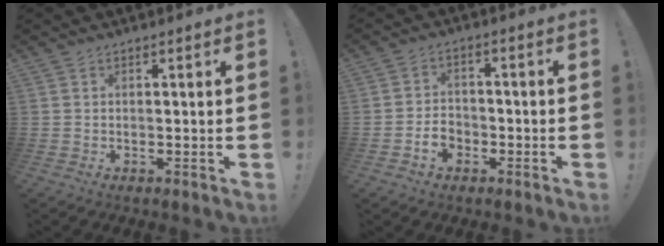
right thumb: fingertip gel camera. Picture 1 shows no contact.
{"total": 5.4, "force": [-2.9, 3.9, 2.2], "torque": [-0.044, 0.011, -0.052]}